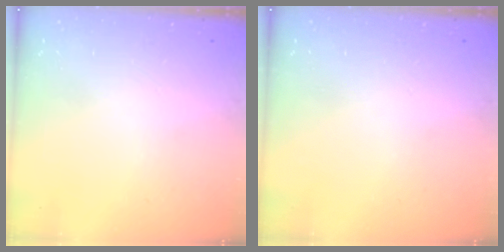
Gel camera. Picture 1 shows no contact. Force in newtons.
{"total": 0.0}